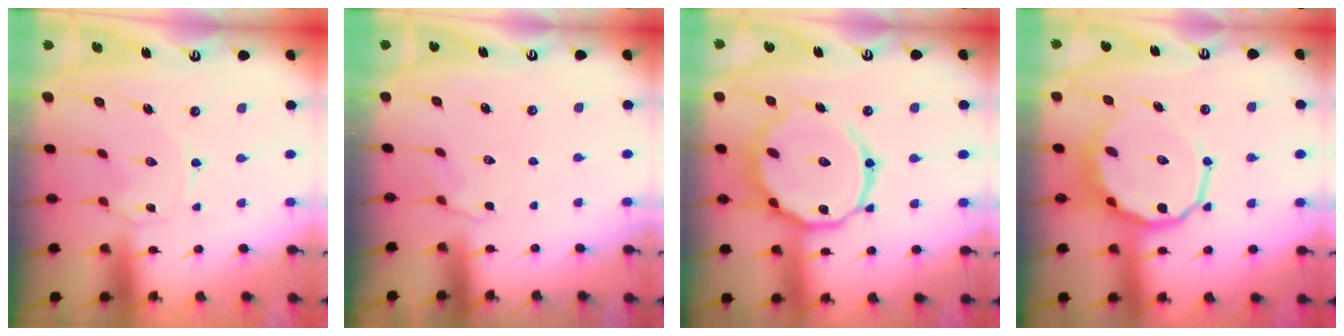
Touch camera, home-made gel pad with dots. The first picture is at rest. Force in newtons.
{"total": 3.3, "press": 2.8, "slide": 1.8}
{"total": 16.6, "press": 16.5, "slide": 1.6}
{"total": 10.5, "press": 9.9, "slide": 3.3}